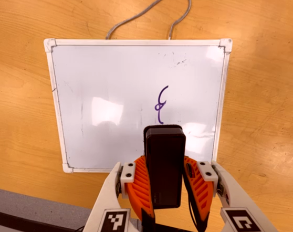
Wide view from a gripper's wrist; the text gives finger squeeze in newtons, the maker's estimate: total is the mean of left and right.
{"total": 6.1, "left": 5.5, "right": 6.8}